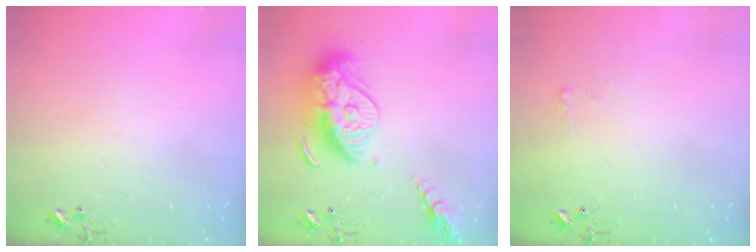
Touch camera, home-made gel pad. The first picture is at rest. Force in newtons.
{"total": 18.4, "press": 18.3, "slide": 1.7}
{"total": 5.2, "press": 5.1, "slide": 0.6}